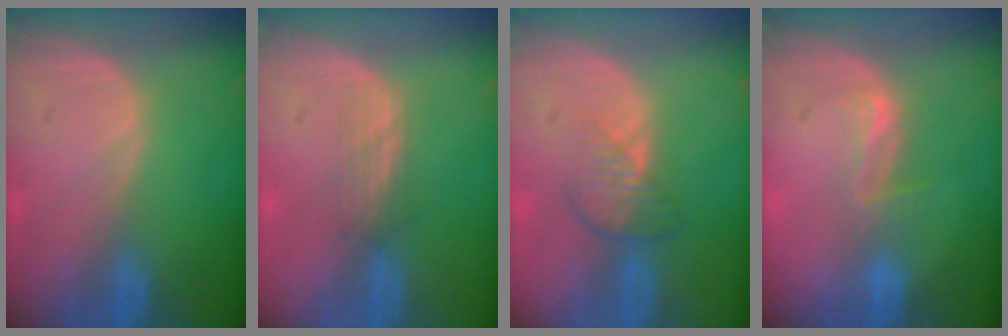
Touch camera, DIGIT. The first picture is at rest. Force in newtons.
{"total": 2.2, "press": 2.2, "slide": 0.4}
{"total": 3.9, "press": 3.3, "slide": 2.0}
{"total": 2.7, "press": 2.3, "slide": 1.5}